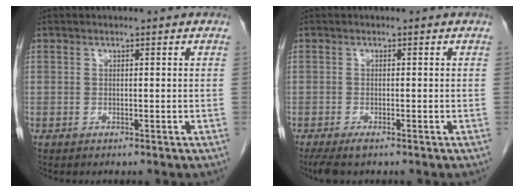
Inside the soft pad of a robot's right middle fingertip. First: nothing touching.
{"total": 3.7, "force": [-2.5, 0.9, 2.5], "torque": [-0.051, -0.010, -0.043]}